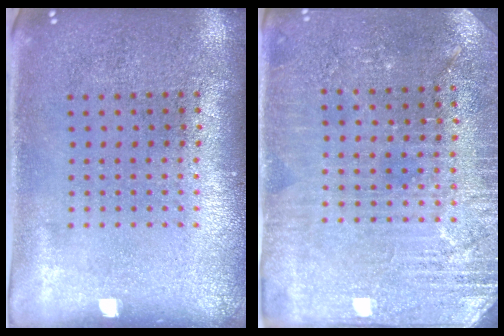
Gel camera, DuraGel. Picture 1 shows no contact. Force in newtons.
{"total": 3.0, "press": 2.9, "slide": 0.5}